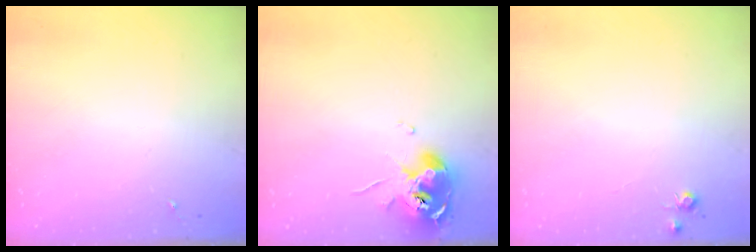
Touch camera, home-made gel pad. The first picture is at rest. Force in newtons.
{"total": 10.8, "press": 10.7, "slide": 1.2}
{"total": 5.4, "press": 5.3, "slide": 0.7}